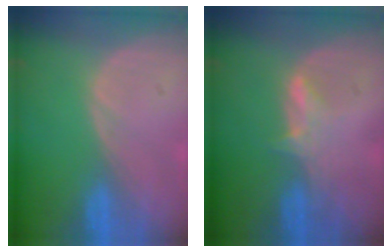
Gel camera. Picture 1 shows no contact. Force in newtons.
{"total": 2.8, "press": 2.8, "slide": 0.4}